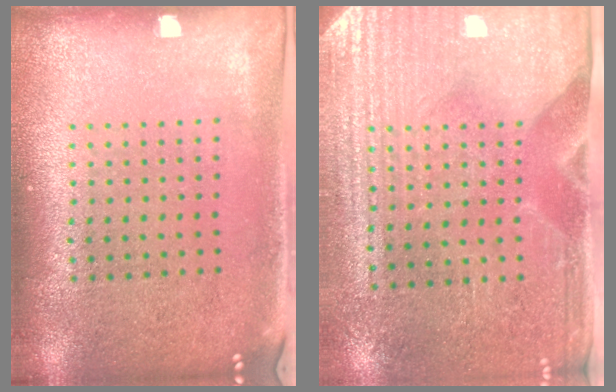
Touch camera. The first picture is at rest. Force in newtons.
{"total": 3.2, "press": 2.9, "slide": 1.3}